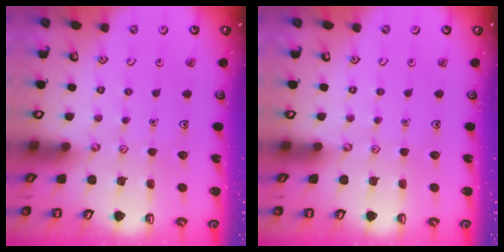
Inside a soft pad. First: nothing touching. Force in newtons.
{"total": 0.0}